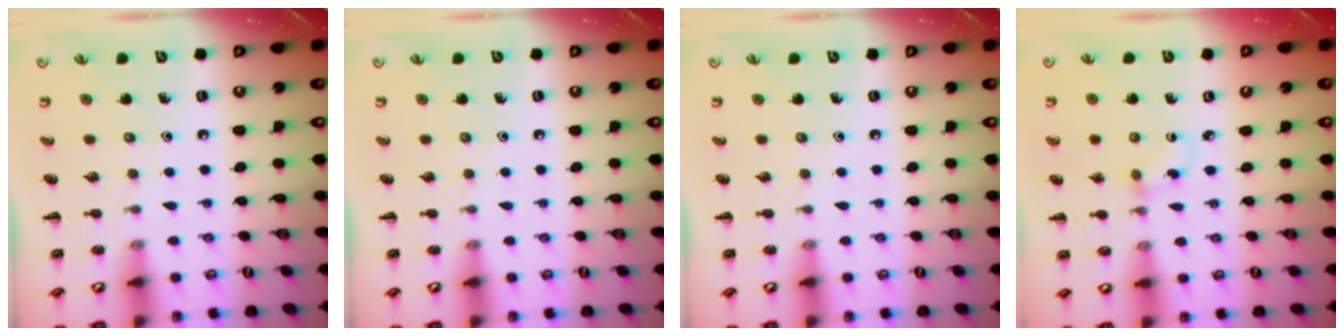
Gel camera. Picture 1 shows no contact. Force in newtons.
{"total": 0.0}
{"total": 0.0}
{"total": 2.3, "press": 2.0, "slide": 1.1}